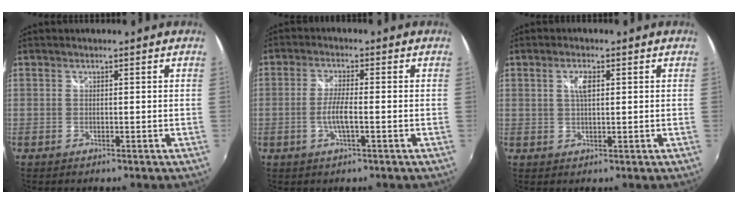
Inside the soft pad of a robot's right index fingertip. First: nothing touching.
{"total": 4.5, "force": [-1.3, 0.5, 4.3], "torque": [-0.087, -0.003, -0.025]}
{"total": 2.9, "force": [0.9, 1.1, 2.6], "torque": [-0.046, 0.002, 0.014]}